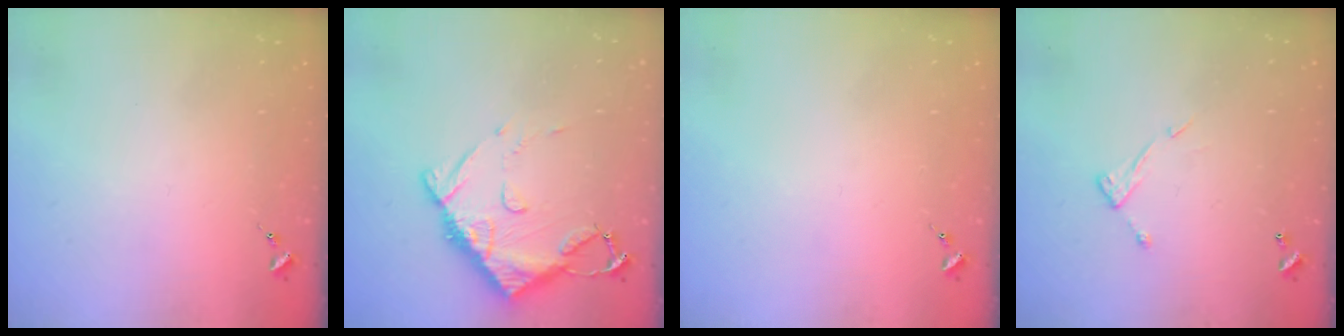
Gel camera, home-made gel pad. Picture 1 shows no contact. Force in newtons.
{"total": 11.5, "press": 11.5, "slide": 1.1}
{"total": 0.0}
{"total": 7.0, "press": 7.0, "slide": 0.4}